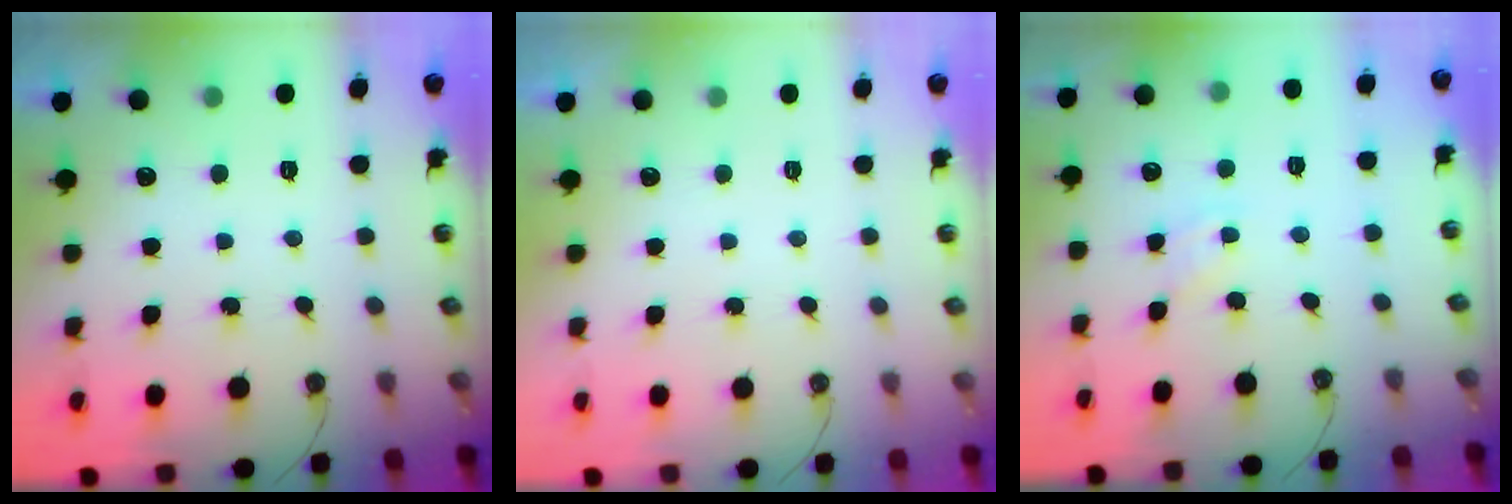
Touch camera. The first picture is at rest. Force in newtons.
{"total": 0.0}
{"total": 2.0, "press": 2.0, "slide": 0.3}